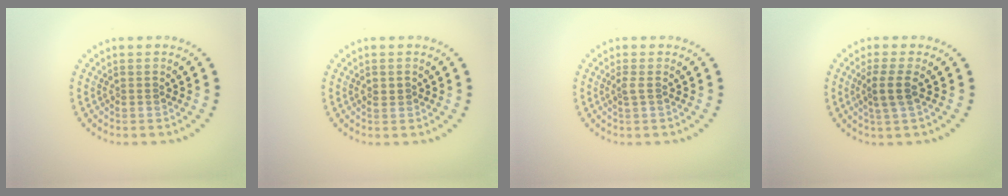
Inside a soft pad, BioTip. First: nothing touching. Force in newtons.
{"total": 0.9, "press": 0.9, "slide": 0.0}
{"total": 0.9, "press": 0.6, "slide": 0.6}
{"total": 2.3, "press": 1.8, "slide": 1.3}